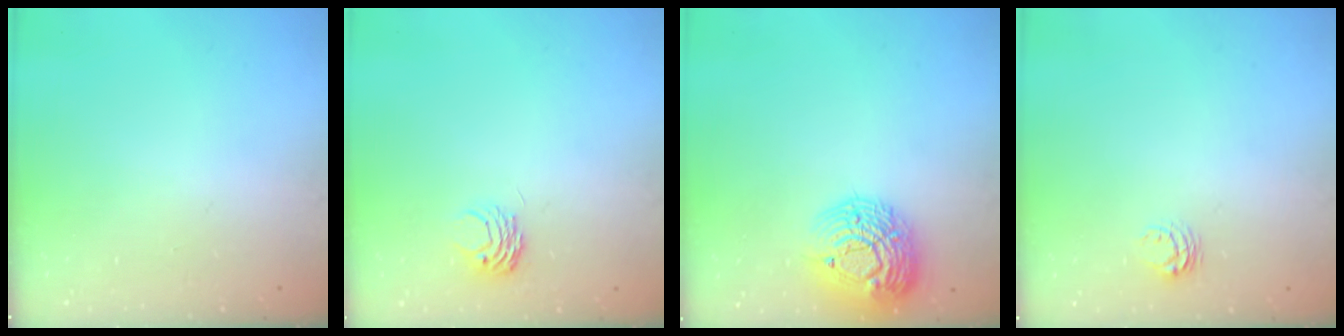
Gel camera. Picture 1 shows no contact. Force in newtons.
{"total": 4.2, "press": 4.2, "slide": 0.2}
{"total": 16.1, "press": 16.0, "slide": 1.1}
{"total": 3.5, "press": 3.5, "slide": 0.5}